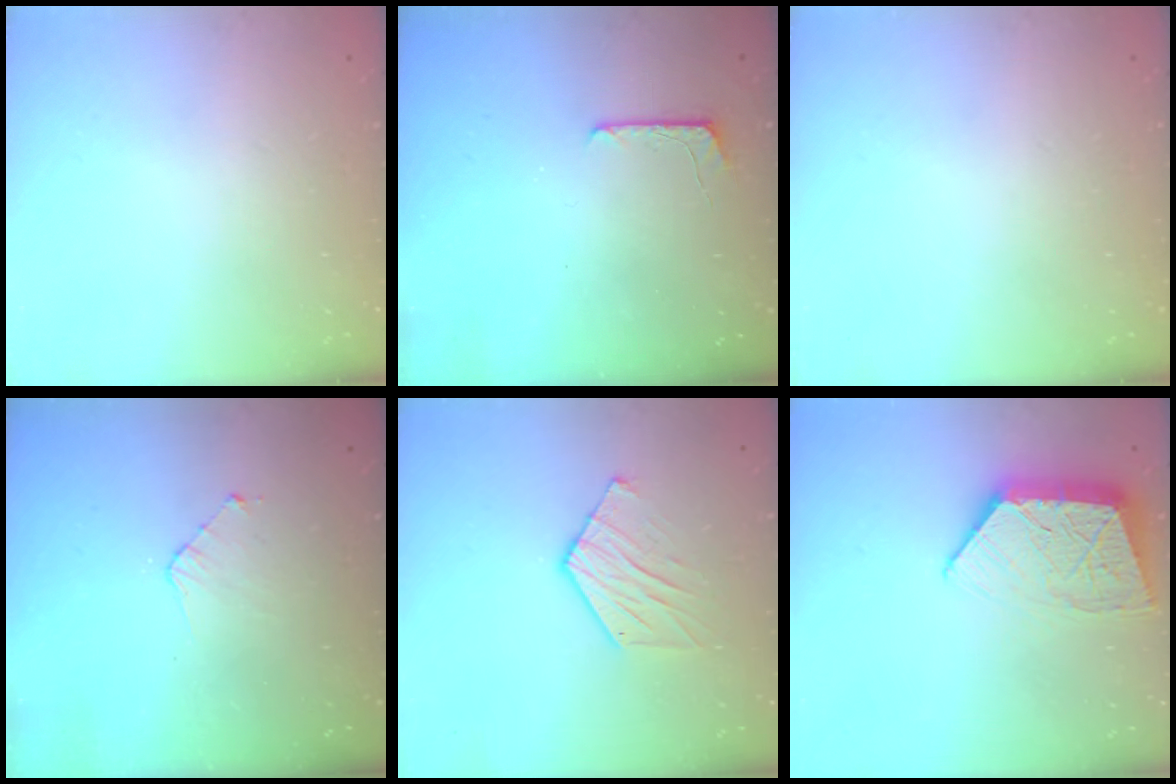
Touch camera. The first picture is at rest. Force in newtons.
{"total": 5.3, "press": 5.3, "slide": 0.5}
{"total": 0.0}
{"total": 5.4, "press": 5.4, "slide": 0.3}
{"total": 8.9, "press": 8.9, "slide": 0.6}
{"total": 13.6, "press": 13.5, "slide": 1.0}